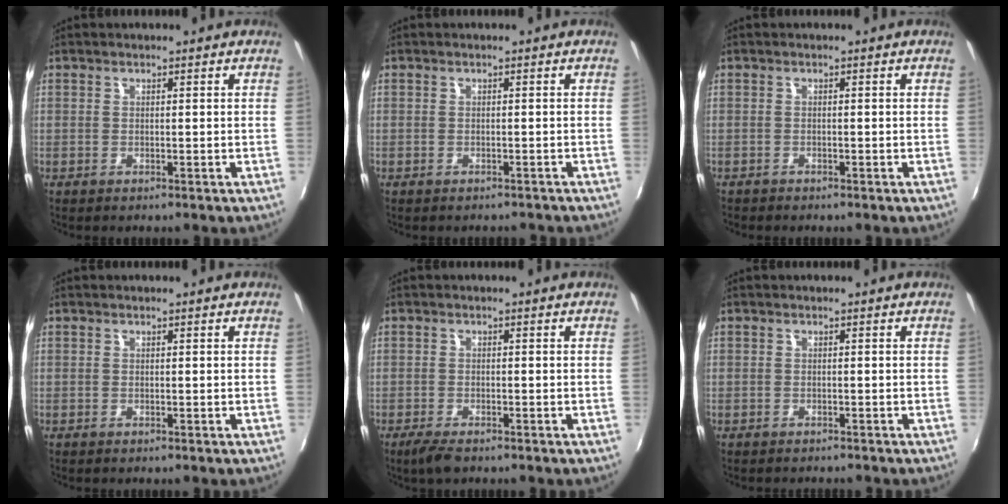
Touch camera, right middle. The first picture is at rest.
{"total": 2.2, "force": [-1.9, 0.7, 0.6], "torque": [-0.009, -0.005, -0.022]}
{"total": 0.9, "force": [-0.8, 0.4, 0.0], "torque": [-0.005, 0.000, -0.016]}
{"total": 0.0}
{"total": 3.2, "force": [-2.4, 1.0, 1.9], "torque": [-0.049, -0.010, -0.045]}
{"total": 1.2, "force": [-1.1, 0.5, 0.1], "torque": [-0.008, -0.001, -0.017]}